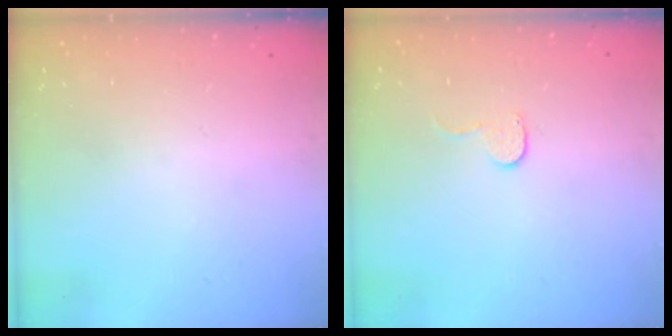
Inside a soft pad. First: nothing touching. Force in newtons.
{"total": 4.6, "press": 4.6, "slide": 0.4}